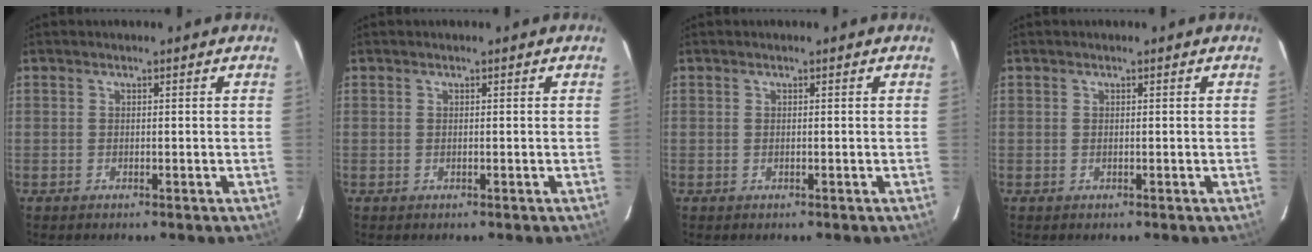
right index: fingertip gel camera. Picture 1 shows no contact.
{"total": 0.0}
{"total": 0.0}
{"total": 0.0}